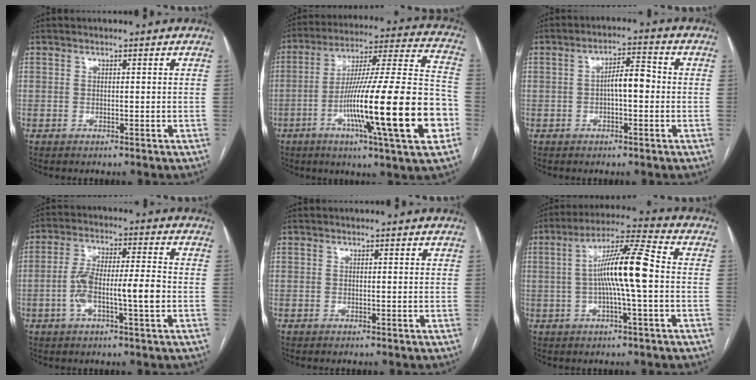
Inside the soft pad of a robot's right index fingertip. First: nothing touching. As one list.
[{"total": 25.5, "force": [-7.8, 0.6, 24.3], "torque": [-0.362, -0.014, -0.134]}, {"total": 4.9, "force": [-0.5, 1.4, 4.6], "torque": [-0.076, 0.018, -0.008]}, {"total": 9.3, "force": [-2.0, 1.3, 9.0], "torque": [-0.172, 0.019, -0.038]}, {"total": 0.0}, {"total": 11.3, "force": [-0.3, 0.2, 11.2], "torque": [-0.206, 0.019, -0.011]}]